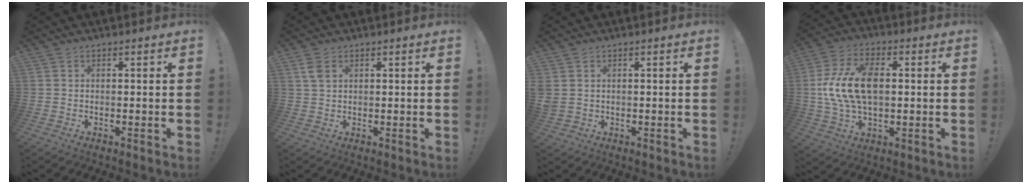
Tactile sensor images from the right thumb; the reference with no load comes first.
{"total": 3.9, "force": [1.9, 2.3, 2.5], "torque": [-0.046, 0.001, 0.036]}
{"total": 2.3, "force": [0.9, 1.6, 1.3], "torque": [-0.027, 0.003, 0.020]}
{"total": 16.3, "force": [0.7, 10.0, 12.9], "torque": [-0.250, 0.007, 0.012]}